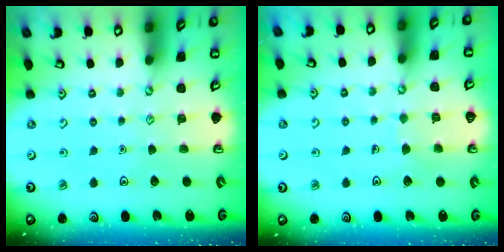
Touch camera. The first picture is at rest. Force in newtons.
{"total": 4.1, "press": 4.1, "slide": 0.2}